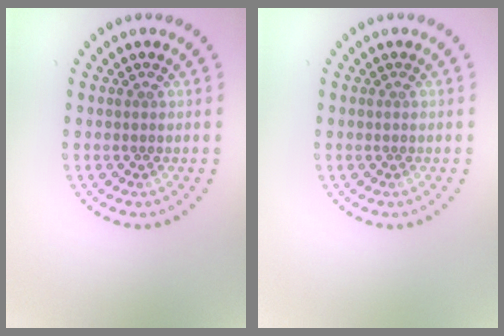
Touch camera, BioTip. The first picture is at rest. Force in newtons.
{"total": 0.0}